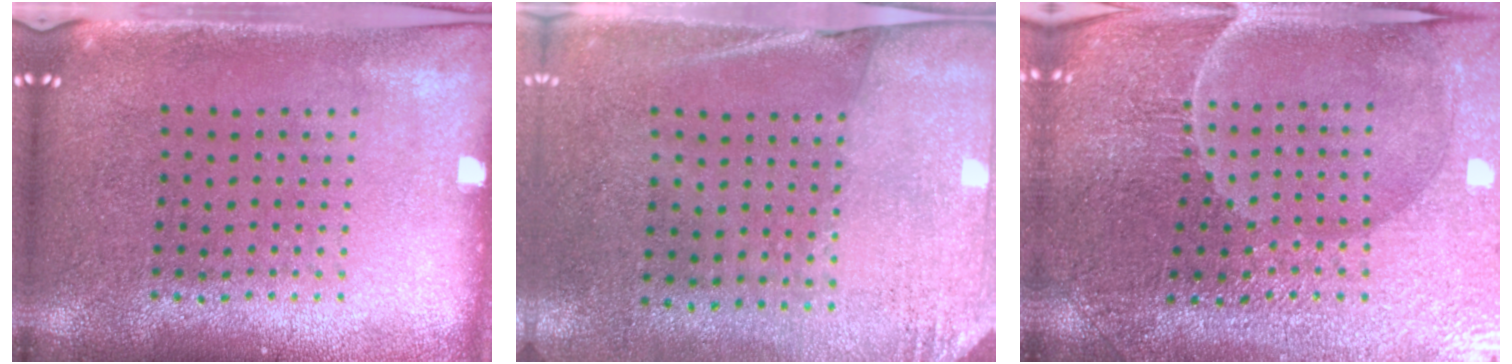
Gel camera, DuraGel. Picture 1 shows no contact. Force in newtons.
{"total": 2.7, "press": 2.4, "slide": 1.3}
{"total": 3.6, "press": 3.6, "slide": 0.4}